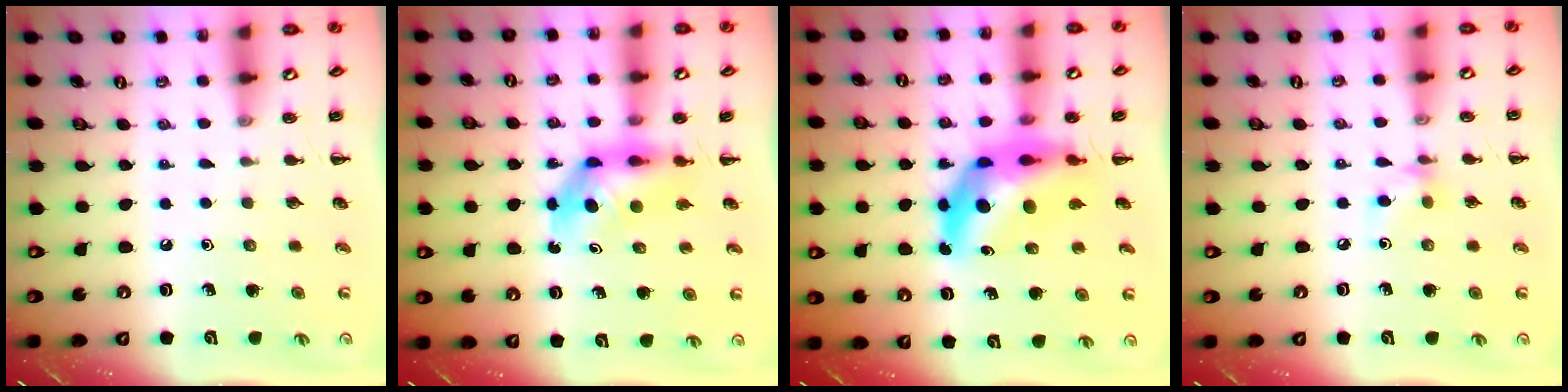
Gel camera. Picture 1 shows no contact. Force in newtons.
{"total": 5.3, "press": 5.2, "slide": 1.0}
{"total": 11.8, "press": 11.3, "slide": 3.6}
{"total": 5.9, "press": 5.8, "slide": 1.2}